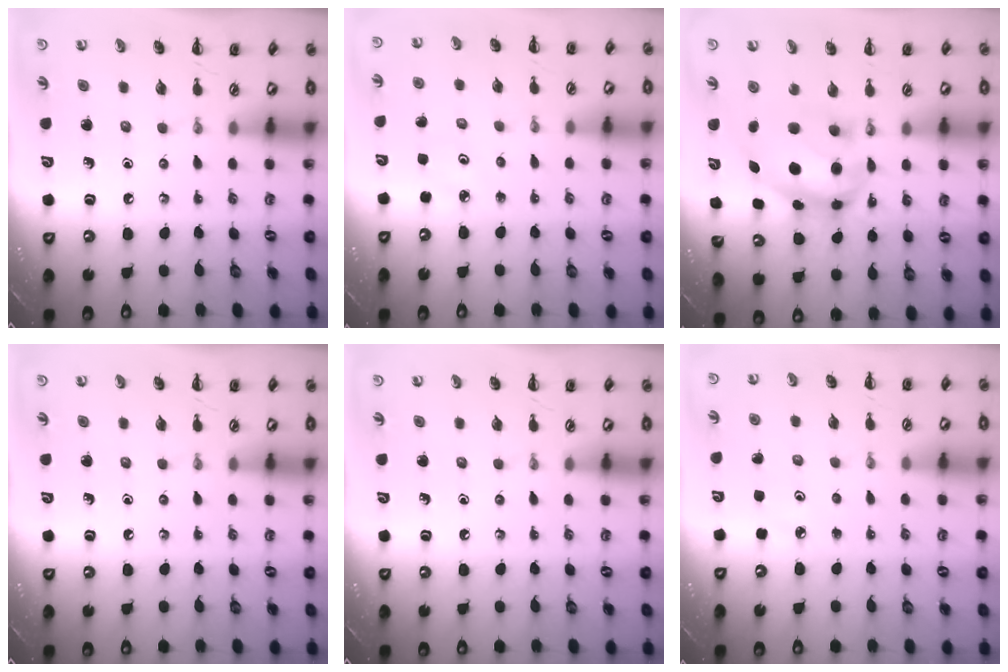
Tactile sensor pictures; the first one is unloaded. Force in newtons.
{"total": 2.5, "press": 2.4, "slide": 0.7}
{"total": 9.1, "press": 8.9, "slide": 2.0}
{"total": 0.0}
{"total": 0.0}
{"total": 4.3, "press": 4.1, "slide": 1.3}